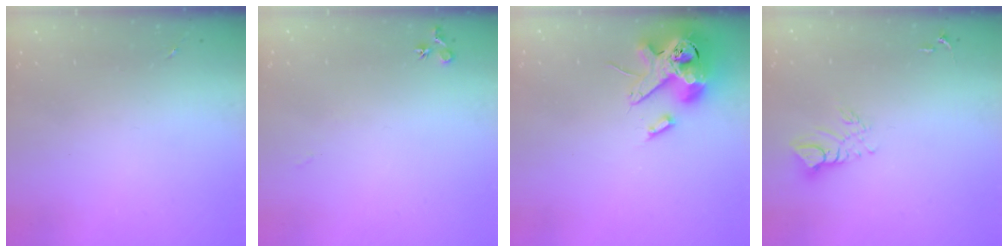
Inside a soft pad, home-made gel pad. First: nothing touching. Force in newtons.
{"total": 6.6, "press": 6.6, "slide": 0.6}
{"total": 15.3, "press": 15.1, "slide": 2.6}
{"total": 8.6, "press": 8.6, "slide": 0.8}